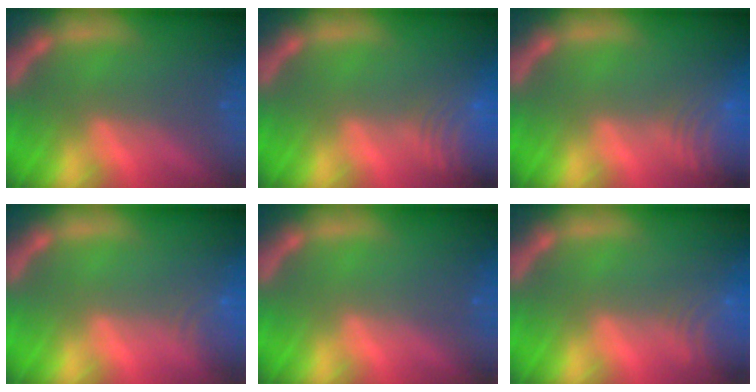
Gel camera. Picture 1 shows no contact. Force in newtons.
{"total": 9.5}
{"total": 9.5}
{"total": 3.0}
{"total": 0.0}
{"total": 6.0}